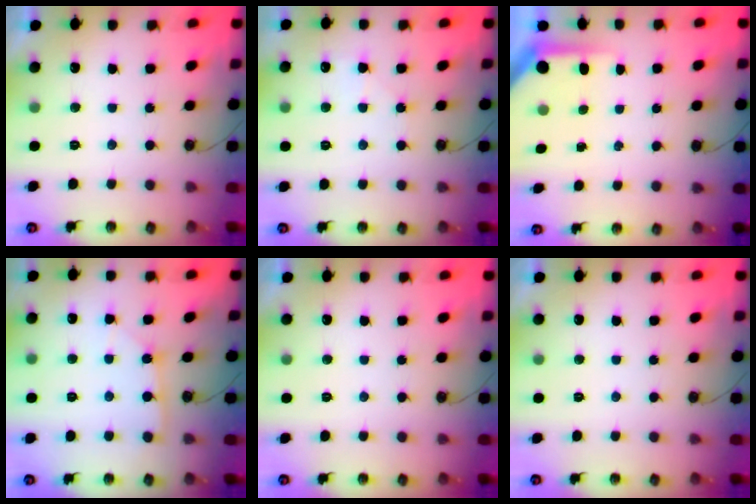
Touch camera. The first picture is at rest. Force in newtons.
{"total": 6.0, "press": 6.0, "slide": 0.8}
{"total": 4.5, "press": 4.5, "slide": 0.4}
{"total": 2.0, "press": 2.0, "slide": 0.3}
{"total": 0.0}
{"total": 0.0}